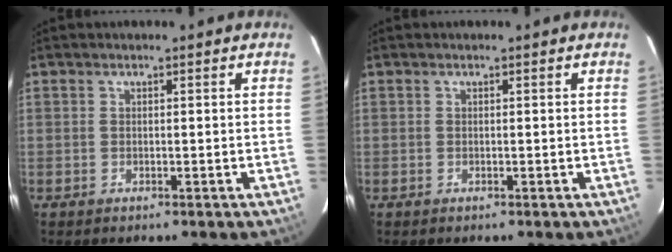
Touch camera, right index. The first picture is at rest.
{"total": 0.0}